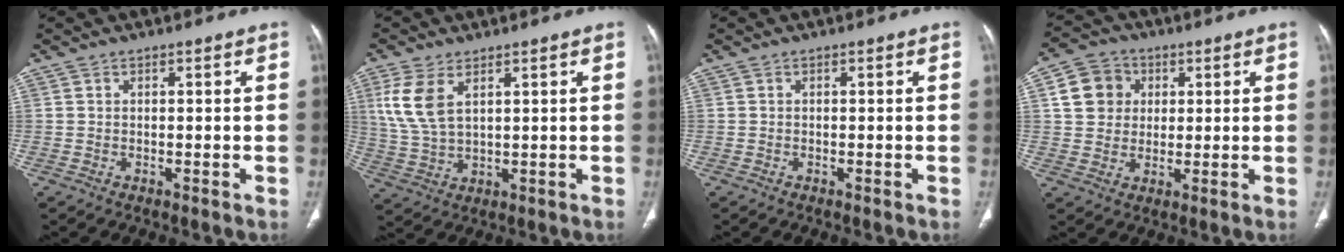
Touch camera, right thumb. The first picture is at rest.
{"total": 8.0, "force": [3.3, 4.0, 6.1], "torque": [-0.139, -0.004, 0.076]}
{"total": 0.0}
{"total": 8.3, "force": [2.1, 7.4, 3.1], "torque": [-0.031, 0.004, 0.032]}